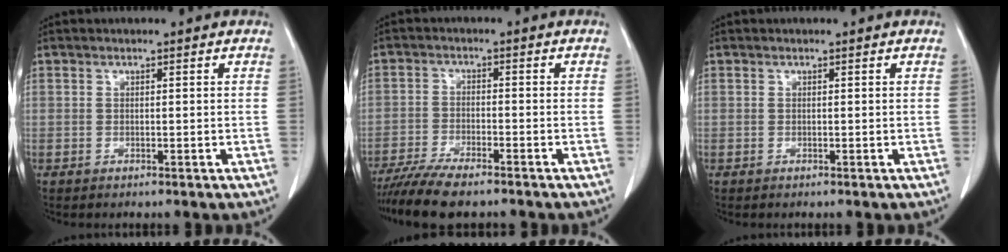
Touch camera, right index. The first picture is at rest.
{"total": 8.5, "force": [-7.1, 1.2, 4.5], "torque": [-0.073, -0.020, -0.119]}
{"total": 0.0}